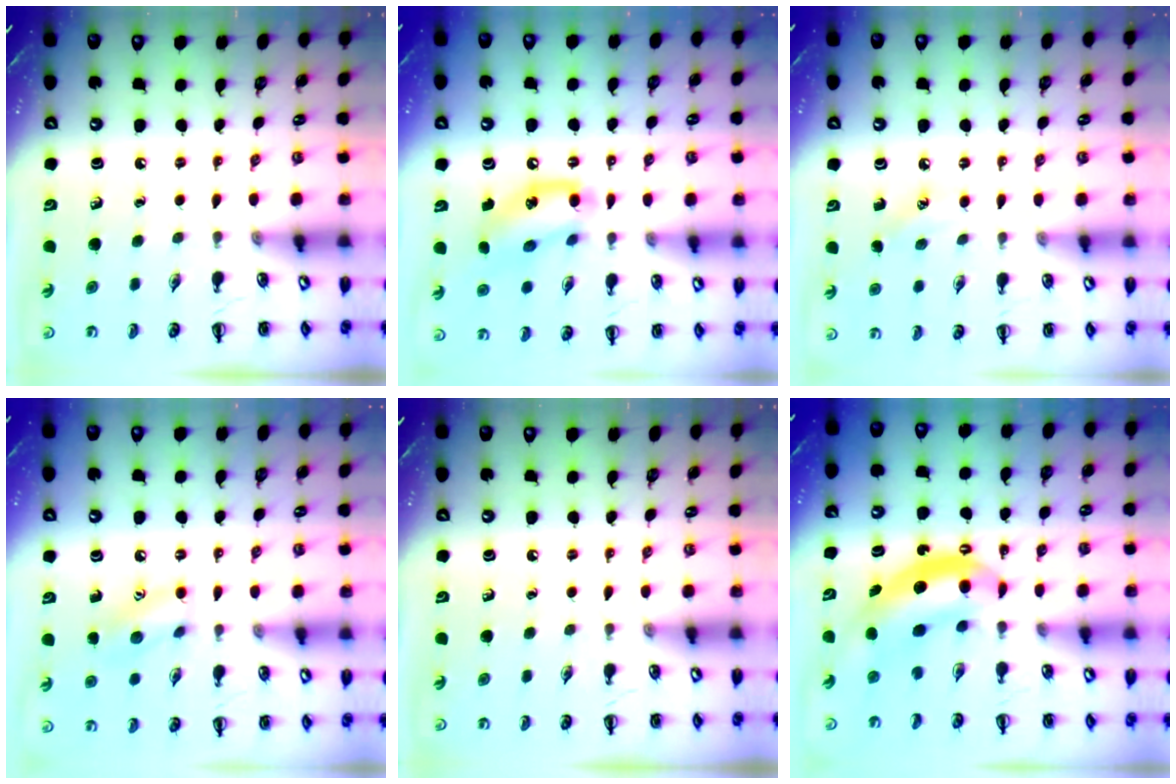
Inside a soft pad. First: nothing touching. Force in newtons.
{"total": 13.9, "press": 13.7, "slide": 2.5}
{"total": 6.6, "press": 6.4, "slide": 1.8}
{"total": 9.8, "press": 9.7, "slide": 1.0}
{"total": 0.0}
{"total": 6.8, "press": 6.7, "slide": 1.2}